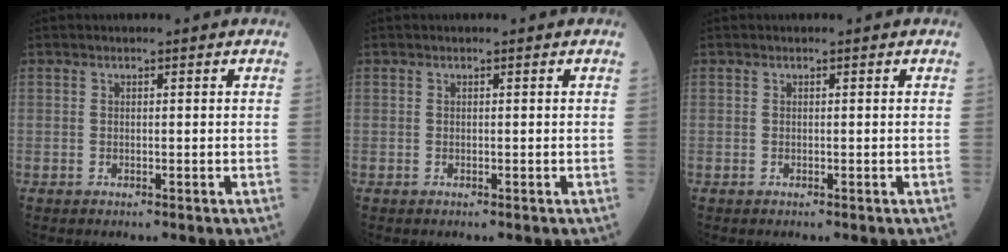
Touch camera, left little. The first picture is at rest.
{"total": 0.0}
{"total": 0.0}